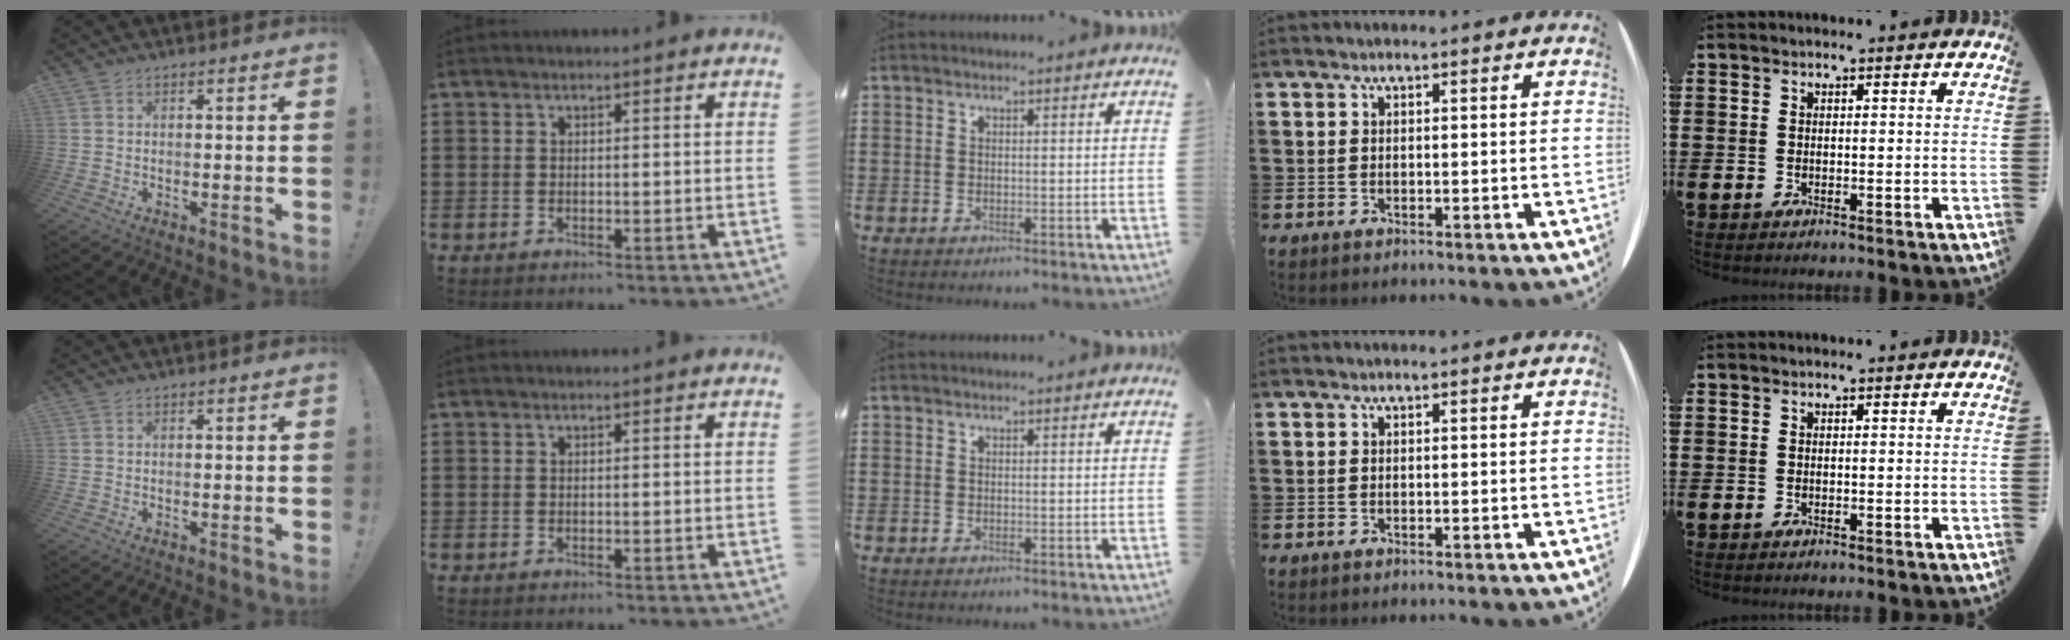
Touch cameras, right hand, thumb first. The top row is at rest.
{}